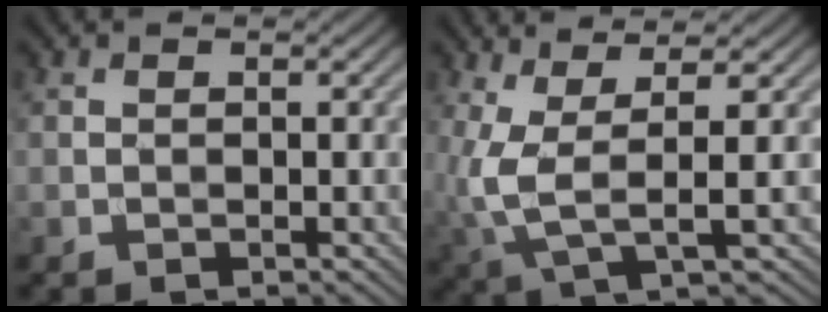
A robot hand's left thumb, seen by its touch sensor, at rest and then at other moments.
{"total": 6.2, "force": [0.5, 1.5, 6.0], "torque": [-0.145, 0.004, 0.010]}